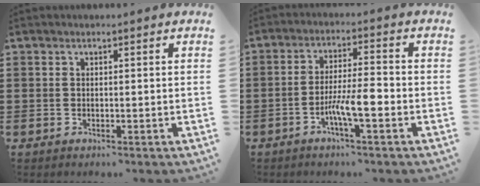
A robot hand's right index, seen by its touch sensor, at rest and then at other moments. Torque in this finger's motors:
{"motor_torque": [0.96, 1.14, 0.15, 0.04]}